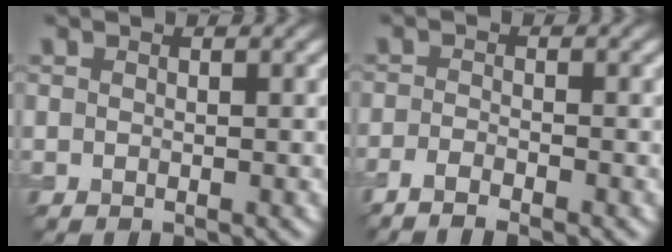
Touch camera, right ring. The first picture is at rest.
{"total": 2.5, "force": [-1.8, 0.4, 1.6], "torque": [-0.036, -0.002, -0.041]}